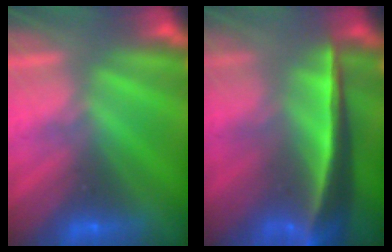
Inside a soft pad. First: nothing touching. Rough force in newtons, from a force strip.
{"total": 7.1}